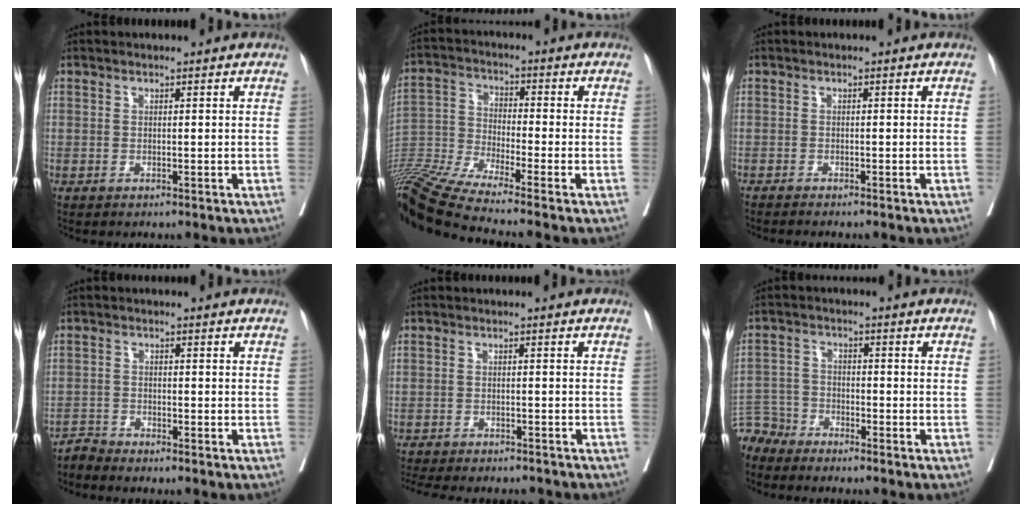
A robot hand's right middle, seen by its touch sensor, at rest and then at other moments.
{"total": 14.9, "force": [-13.0, -2.1, 6.8], "torque": [-0.140, -0.021, -0.241]}
{"total": 2.3, "force": [-2.0, 0.0, 1.0], "torque": [-0.018, -0.005, -0.029]}
{"total": 1.9, "force": [-1.8, -0.2, -0.6], "torque": [0.018, -0.010, -0.038]}
{"total": 13.3, "force": [-12.0, 3.0, 4.9], "torque": [-0.097, -0.011, -0.158]}
{"total": 4.9, "force": [-4.7, 1.2, -0.7], "torque": [0.014, -0.001, -0.096]}